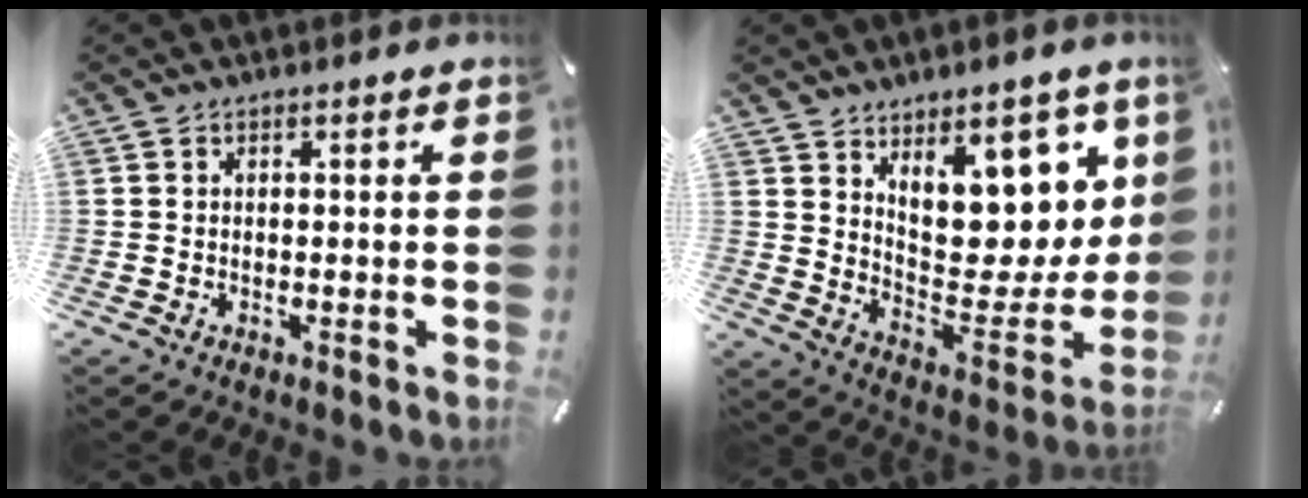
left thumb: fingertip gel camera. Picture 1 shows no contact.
{"total": 15.5, "force": [9.3, 8.5, 9.0], "torque": [-0.113, -0.087, 0.166]}